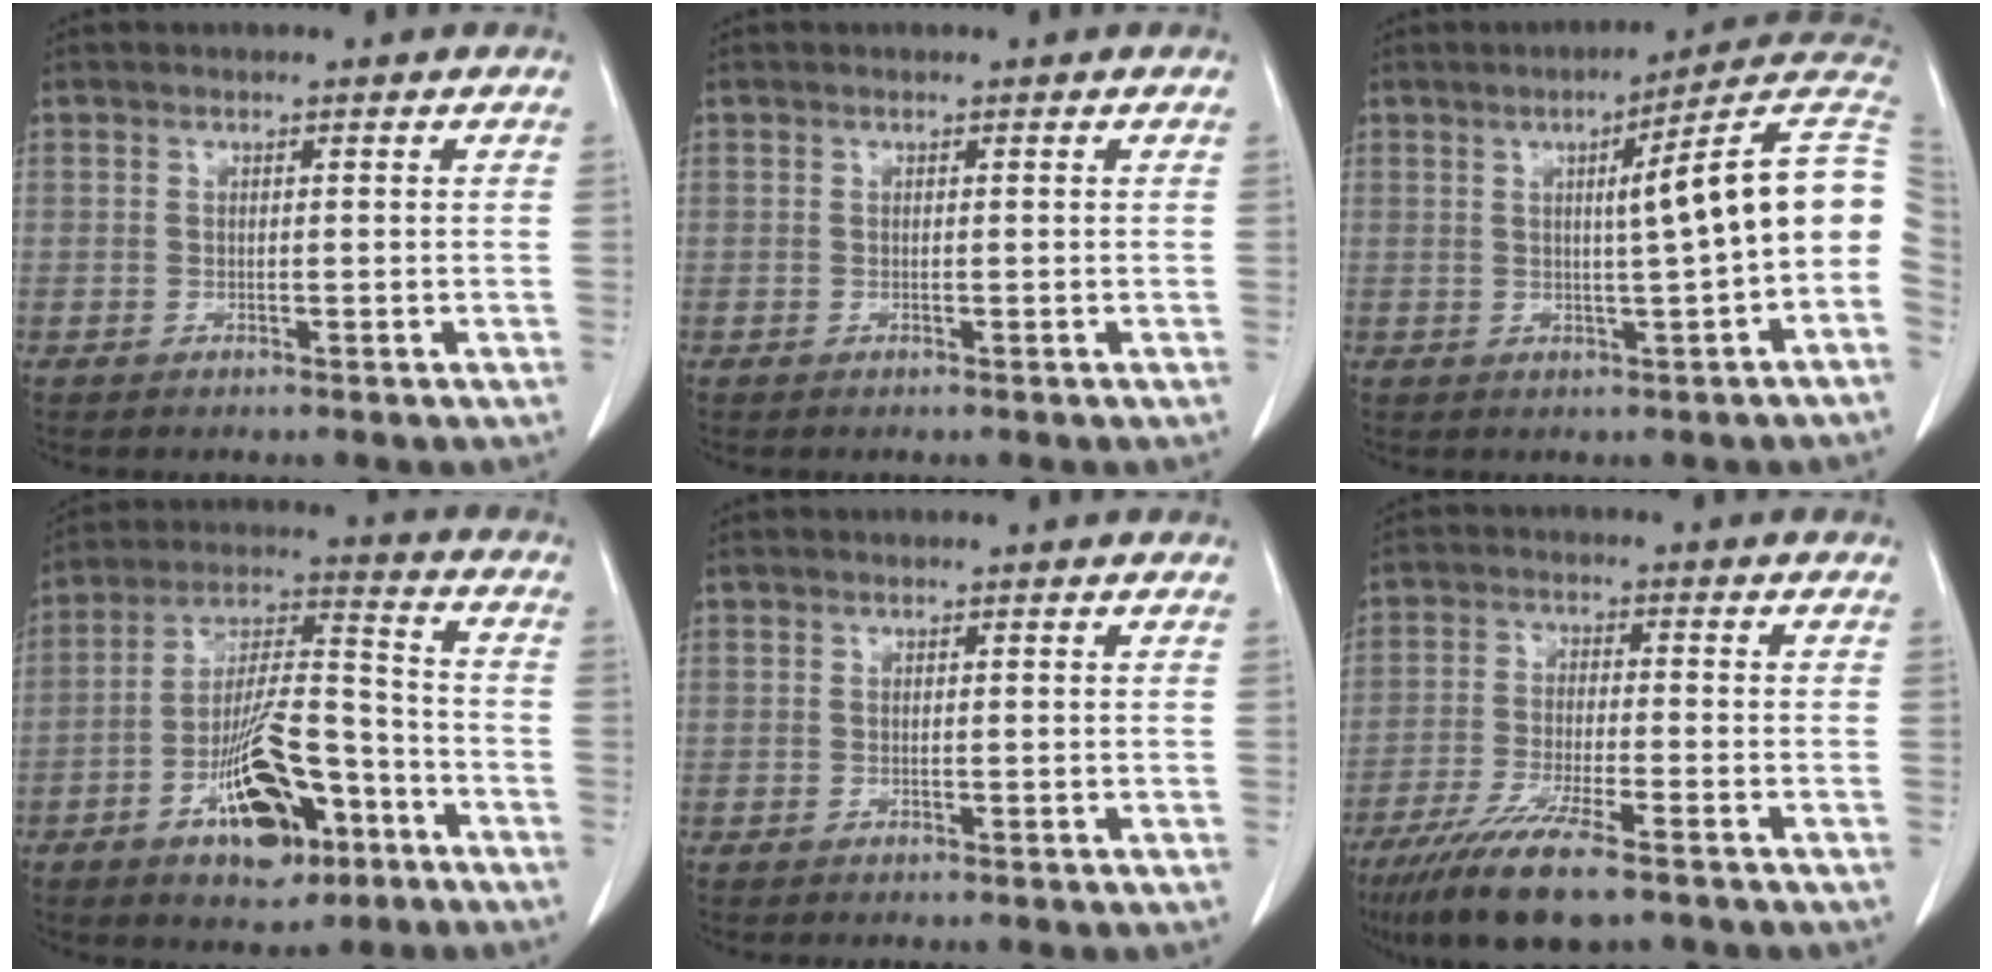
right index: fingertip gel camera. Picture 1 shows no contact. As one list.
[{"total": 0.0}, {"total": 12.1, "force": [0.4, -0.6, 12.1], "torque": [-0.154, 0.025, -0.001]}, {"total": 15.4, "force": [-7.4, 5.6, 12.4], "torque": [-0.219, 0.012, -0.114]}, {"total": 0.0}, {"total": 11.5, "force": [-8.1, 1.4, 8.0], "torque": [-0.142, -0.029, -0.136]}]